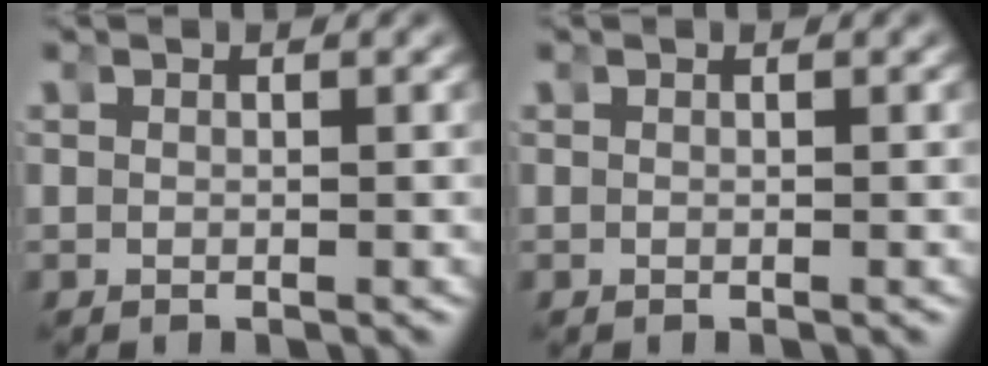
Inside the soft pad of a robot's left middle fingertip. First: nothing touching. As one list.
[{"total": 0.0}]